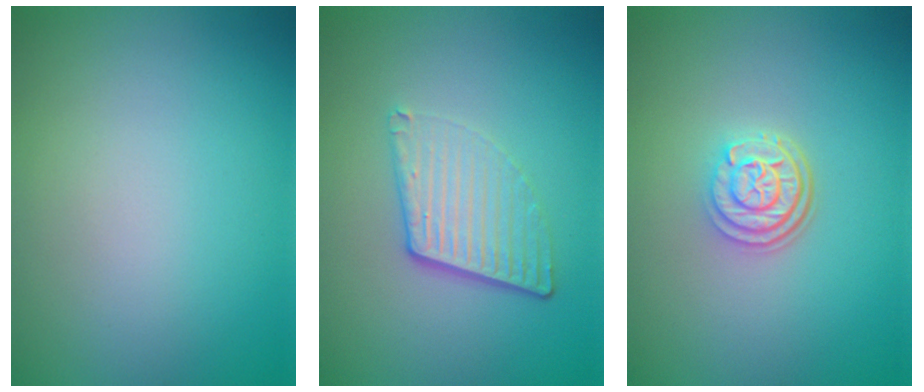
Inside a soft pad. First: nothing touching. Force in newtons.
{"total": 4.1, "press": 2.7, "slide": 3.1}
{"total": 3.1, "press": 2.4, "slide": 2.0}